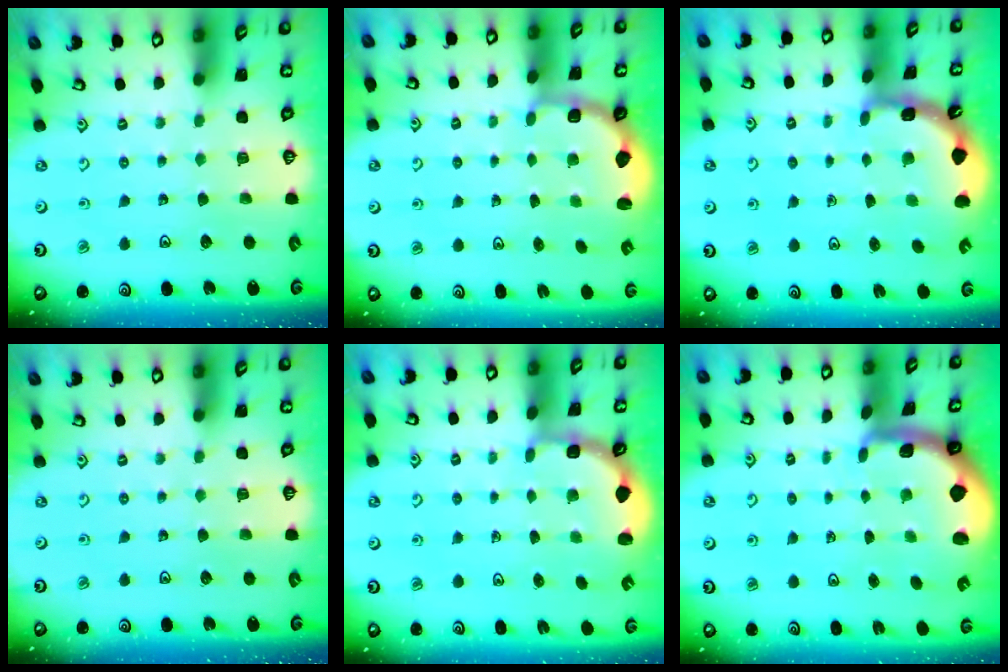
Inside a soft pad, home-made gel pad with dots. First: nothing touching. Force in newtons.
{"total": 3.0, "press": 2.2, "slide": 2.0}
{"total": 2.8, "press": 2.8, "slide": 0.2}
{"total": 0.0}
{"total": 2.5, "press": 1.9, "slide": 1.6}
{"total": 1.9, "press": 1.9, "slide": 0.4}